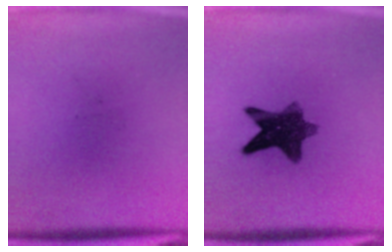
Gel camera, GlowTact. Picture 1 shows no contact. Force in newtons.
{"total": 9.9}